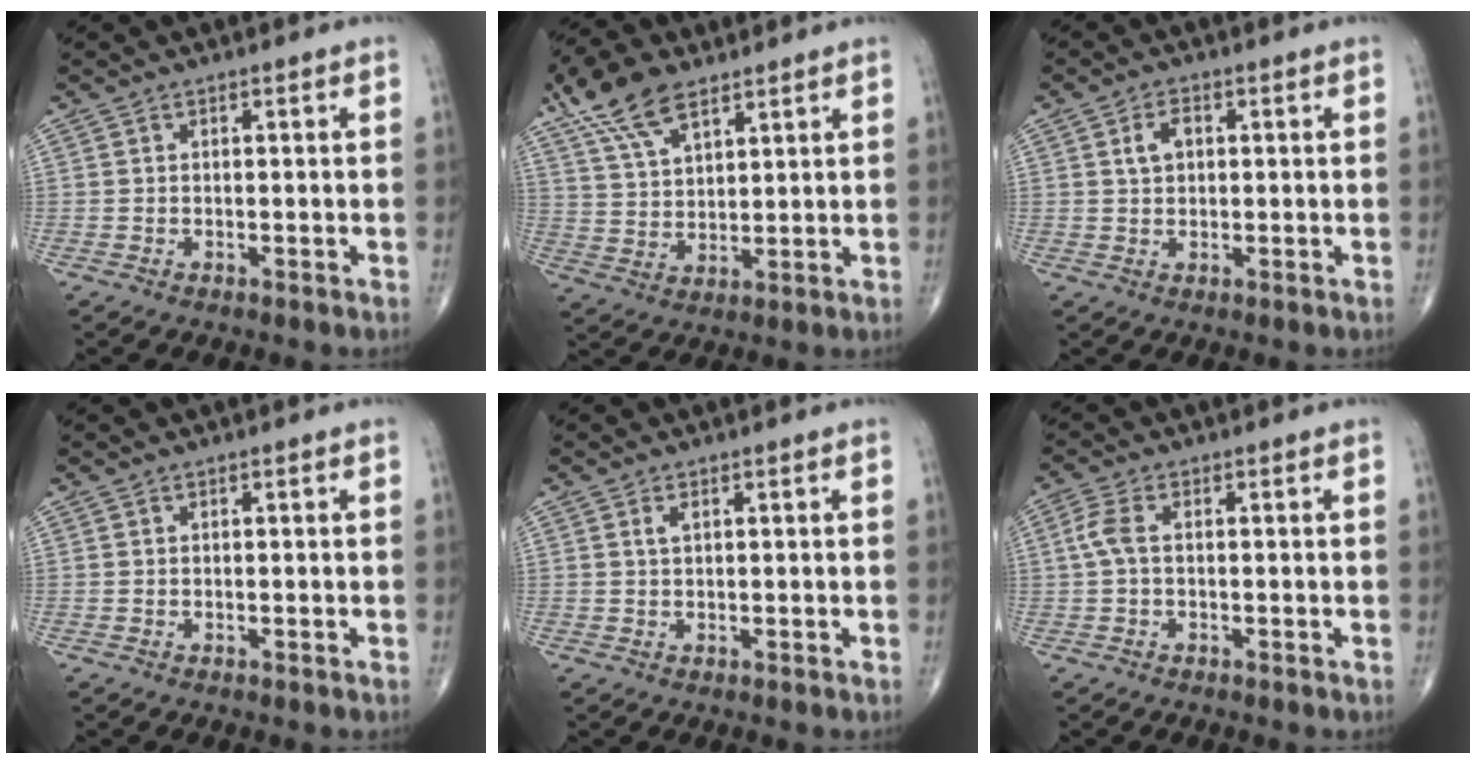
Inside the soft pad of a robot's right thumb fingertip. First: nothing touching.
{"total": 11.6, "force": [7.4, 5.3, 7.1], "torque": [-0.123, -0.013, 0.143]}
{"total": 3.5, "force": [0.9, 2.3, 2.5], "torque": [-0.043, 0.005, 0.015]}
{"total": 0.0}
{"total": 1.2, "force": [0.5, 0.6, 1.0], "torque": [-0.023, 0.005, 0.011]}
{"total": 3.5, "force": [0.1, 1.6, 3.1], "torque": [-0.083, 0.007, -0.003]}